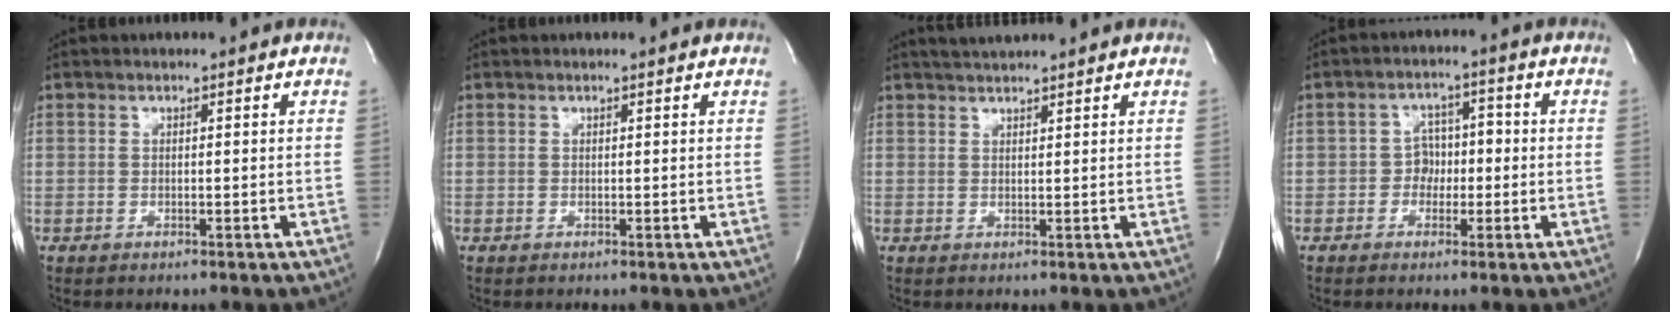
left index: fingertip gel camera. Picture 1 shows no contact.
{"total": 0.7, "force": [0.7, 0.0, 0.1], "torque": [-0.010, -0.001, 0.006]}
{"total": 3.2, "force": [3.0, -0.3, 1.0], "torque": [-0.016, 0.019, 0.055]}
{"total": 3.8, "force": [-0.9, 3.1, 2.1], "torque": [-0.026, 0.017, -0.018]}